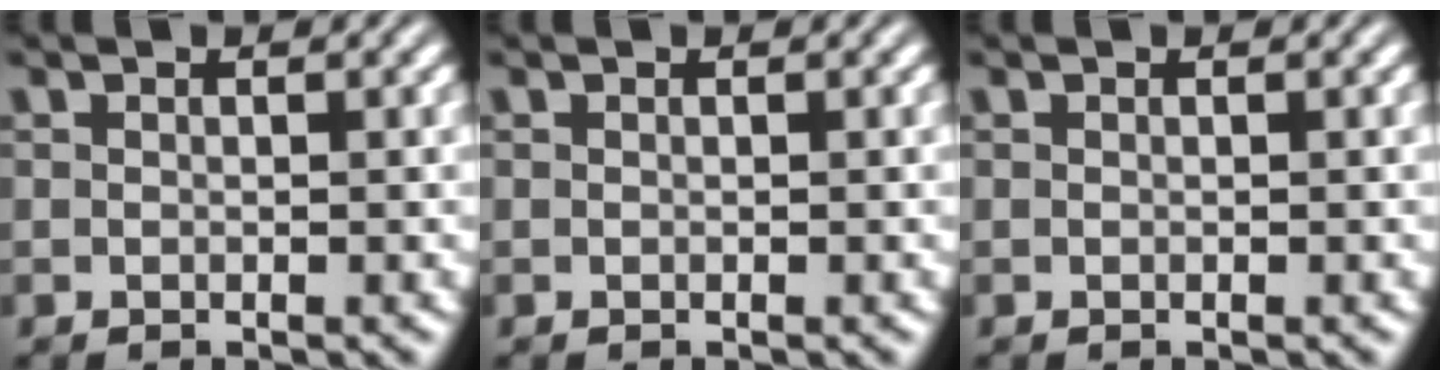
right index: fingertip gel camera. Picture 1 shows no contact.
{"total": 0.0}
{"total": 0.0}